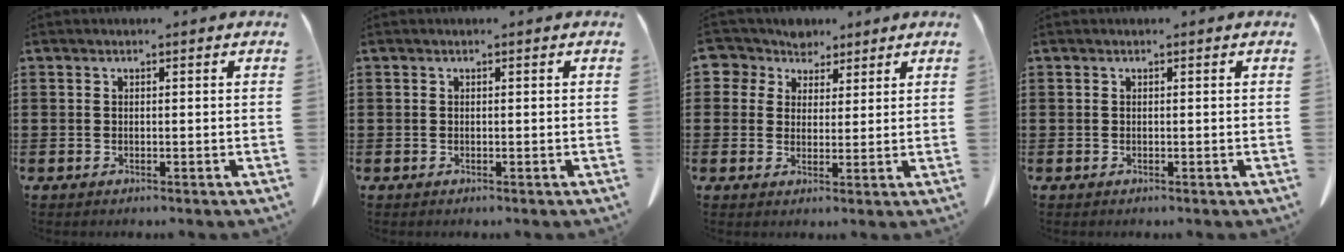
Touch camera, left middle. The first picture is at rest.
{"total": 0.0}
{"total": 5.2, "force": [3.5, 3.7, 0.7], "torque": [-0.033, -0.004, 0.062]}
{"total": 0.0}